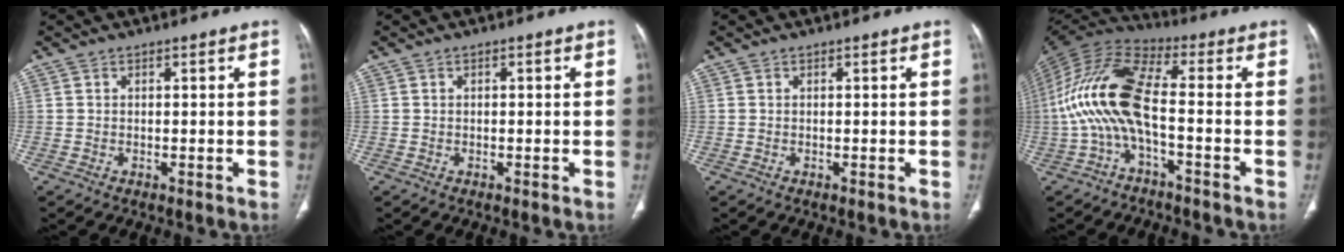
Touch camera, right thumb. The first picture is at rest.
{"total": 0.6, "force": [0.1, 0.3, 0.5], "torque": [-0.011, 0.004, 0.004]}
{"total": 0.0}
{"total": 14.1, "force": [-2.7, 4.7, 13.0], "torque": [-0.281, 0.054, -0.065]}